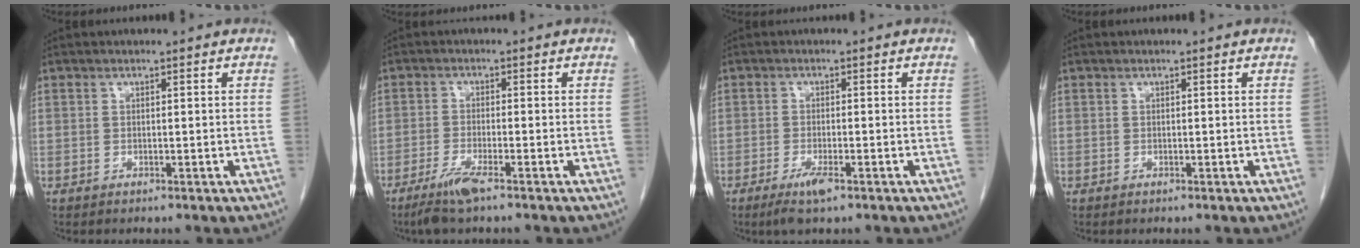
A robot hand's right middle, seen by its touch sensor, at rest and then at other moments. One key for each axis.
{"total": 4.2, "fx": -2.9, "fy": 0.1, "fz": 3.1, "tx": -0.069, "ty": -0.011, "tz": -0.059}
{"total": 3.5, "fx": -2.1, "fy": 0.5, "fz": 2.7, "tx": -0.057, "ty": -0.007, "tz": -0.037}
{"total": 0.0}